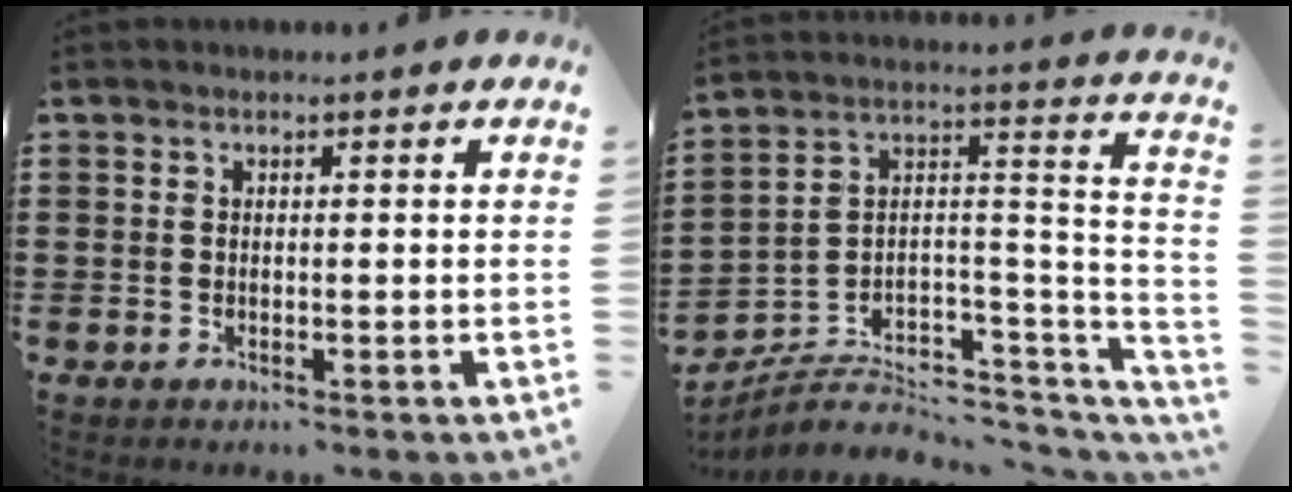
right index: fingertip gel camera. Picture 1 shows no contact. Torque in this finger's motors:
{"motor_torque": [-0.88, 0.00, -1.05, -0.21]}